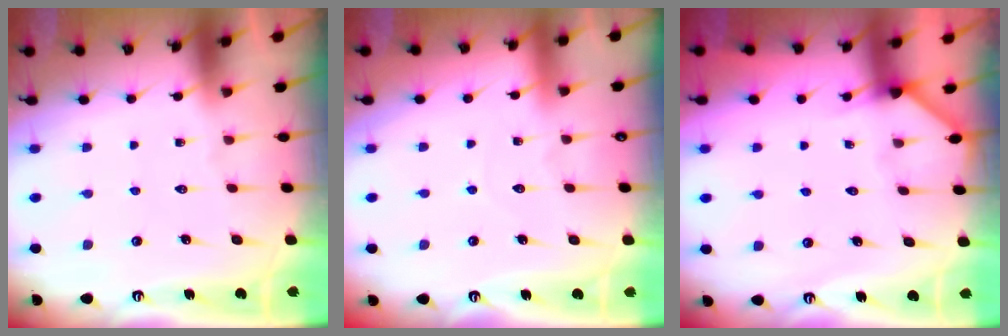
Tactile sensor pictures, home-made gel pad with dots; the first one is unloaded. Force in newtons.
{"total": 3.2, "press": 3.2, "slide": 0.3}
{"total": 3.4, "press": 3.3, "slide": 0.4}